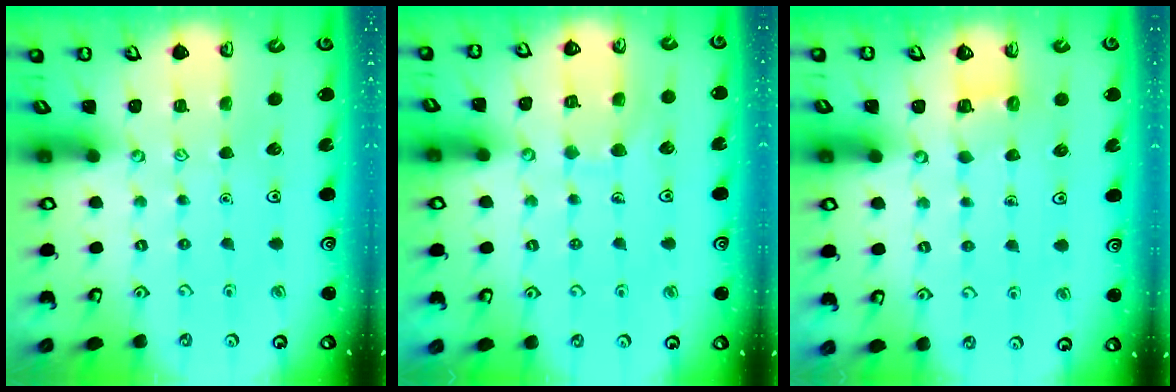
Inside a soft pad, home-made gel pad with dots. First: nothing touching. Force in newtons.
{"total": 7.4, "press": 7.3, "slide": 0.5}
{"total": 3.8, "press": 3.8, "slide": 0.1}